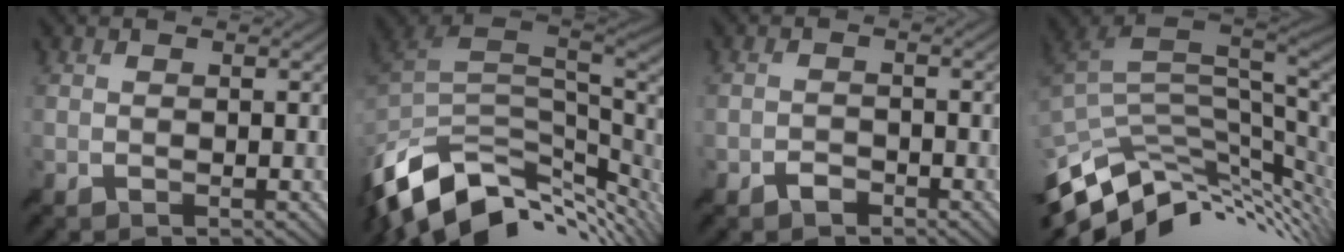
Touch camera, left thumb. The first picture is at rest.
{"total": 12.7, "force": [-5.1, 7.5, 8.9], "torque": [-0.197, -0.025, -0.080]}
{"total": 1.4, "force": [-1.2, 0.7, 0.3], "torque": [-0.005, 0.001, -0.023]}
{"total": 11.1, "force": [-3.2, 5.8, 8.9], "torque": [-0.193, -0.017, -0.046]}